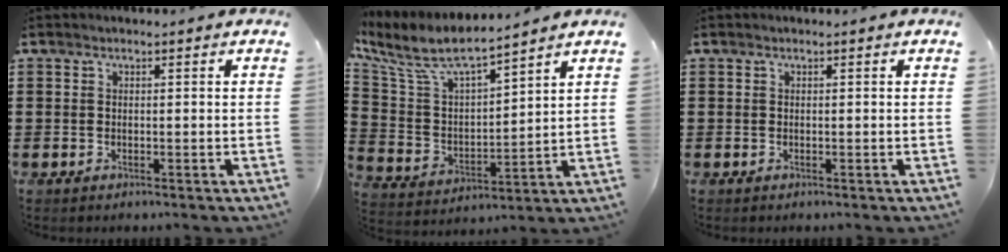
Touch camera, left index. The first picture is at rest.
{"total": 8.4, "force": [6.9, 1.9, 4.4], "torque": [-0.117, -0.035, 0.115]}
{"total": 0.0}